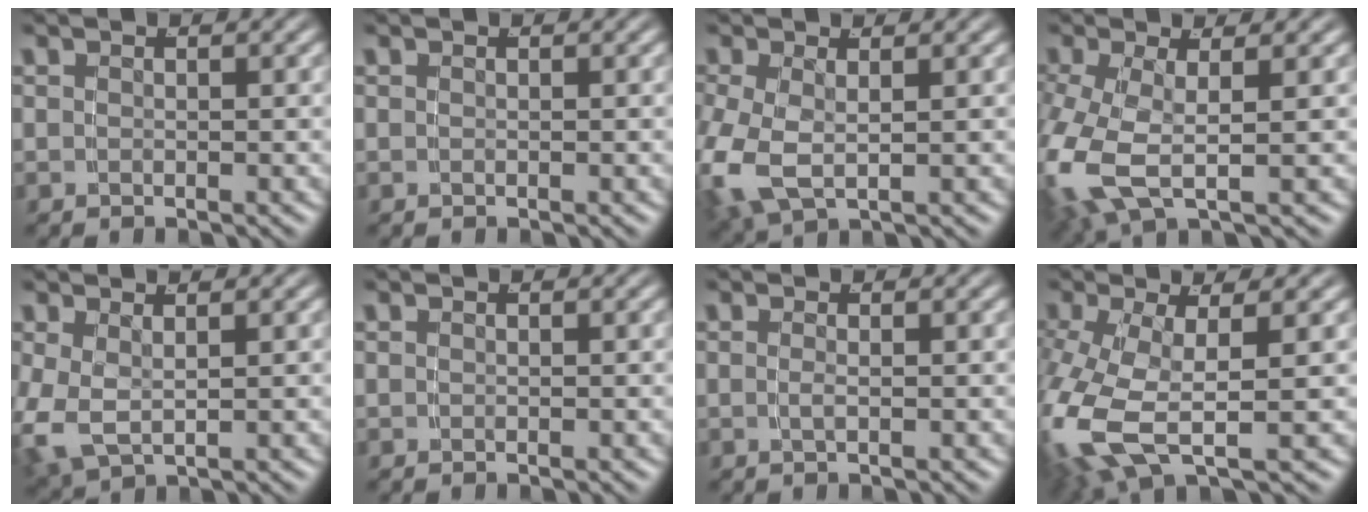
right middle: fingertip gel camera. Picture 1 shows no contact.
{"total": 0.0}
{"total": 5.3, "force": [-0.8, 3.8, 3.6], "torque": [-0.117, -0.030, 0.005]}
{"total": 7.1, "force": [-1.3, 4.9, 5.1], "torque": [-0.154, -0.034, -0.008]}
{"total": 4.2, "force": [-0.2, 3.3, 2.6], "torque": [-0.088, -0.027, 0.016]}
{"total": 0.0}
{"total": 0.8, "force": [-0.3, -0.5, 0.6], "torque": [-0.016, -0.006, -0.001]}
{"total": 7.6, "force": [-1.5, 4.2, 6.2], "torque": [-0.168, -0.038, -0.005]}